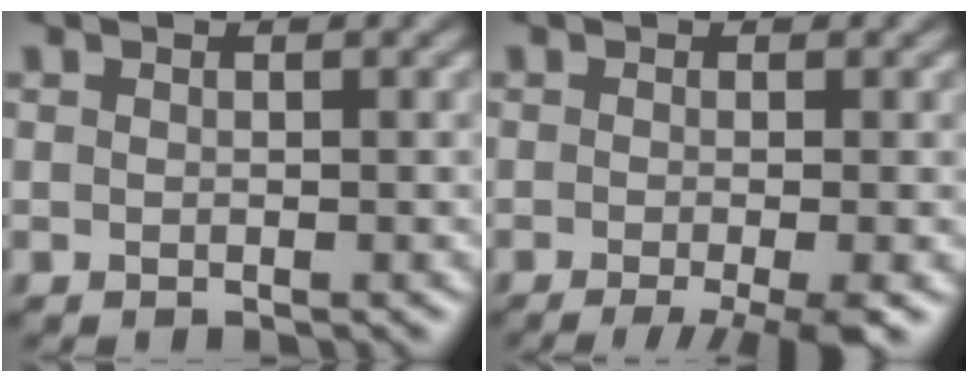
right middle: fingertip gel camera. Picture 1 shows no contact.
{"total": 5.2, "force": [-2.6, 1.2, 4.3], "torque": [-0.053, -0.008, -0.041]}